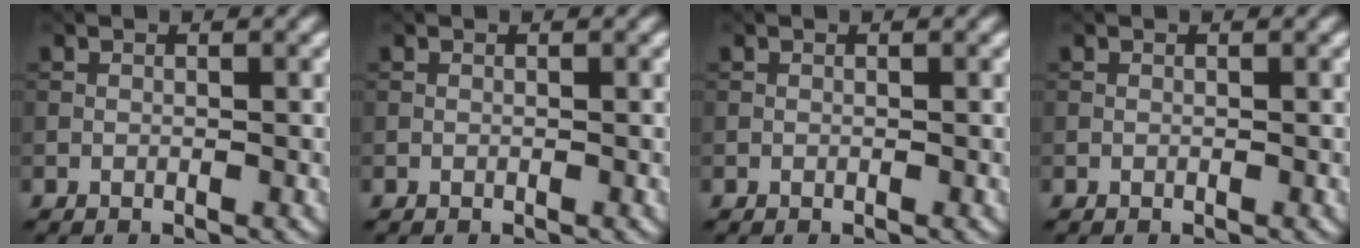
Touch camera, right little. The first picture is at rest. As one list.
[{"total": 0.0}, {"total": 0.0}, {"total": 0.0}]